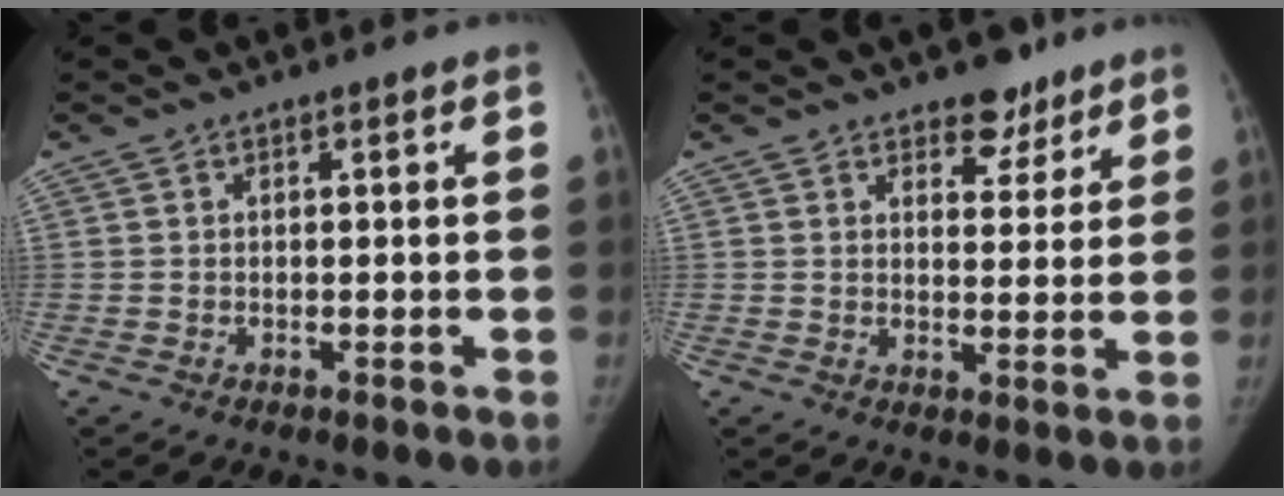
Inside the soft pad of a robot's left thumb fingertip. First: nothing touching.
{"total": 5.5, "force": [4.2, 3.0, 2.0], "torque": [0.004, -0.027, 0.061]}